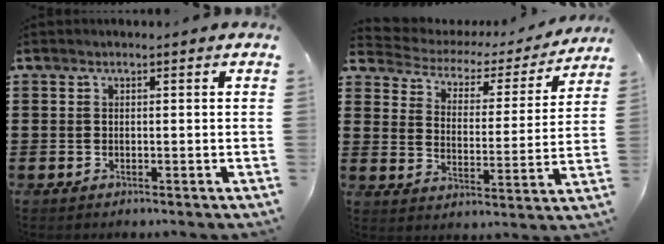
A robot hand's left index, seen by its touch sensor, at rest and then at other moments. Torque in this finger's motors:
{"motor_torque": [0.93, -1.20, 0.25, -0.02]}